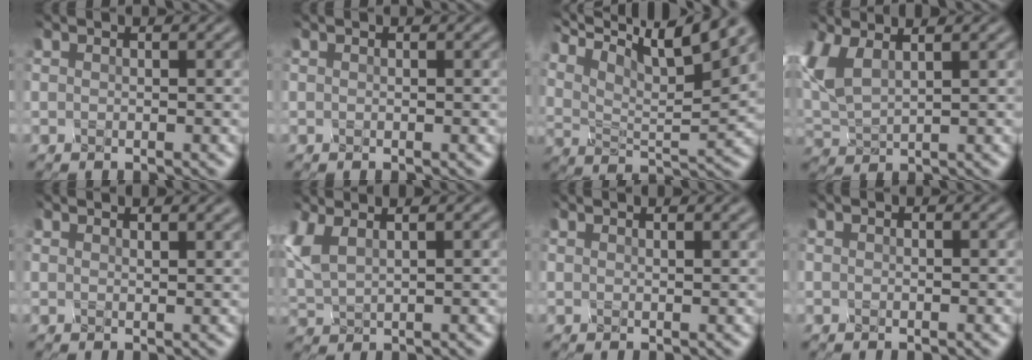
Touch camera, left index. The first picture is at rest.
{"total": 0.0}
{"total": 10.5, "force": [6.7, 3.3, 7.5], "torque": [-0.172, 0.011, 0.129]}
{"total": 3.2, "force": [0.4, 1.6, 2.7], "torque": [-0.096, -0.001, 0.031]}
{"total": 1.9, "force": [1.6, 0.6, 1.0], "torque": [0.001, 0.008, 0.015]}
{"total": 1.9, "force": [0.8, 0.6, 1.6], "torque": [-0.073, 0.006, 0.041]}
{"total": 2.2, "force": [1.6, 0.9, 1.3], "torque": [-0.004, 0.014, 0.010]}
{"total": 0.0}